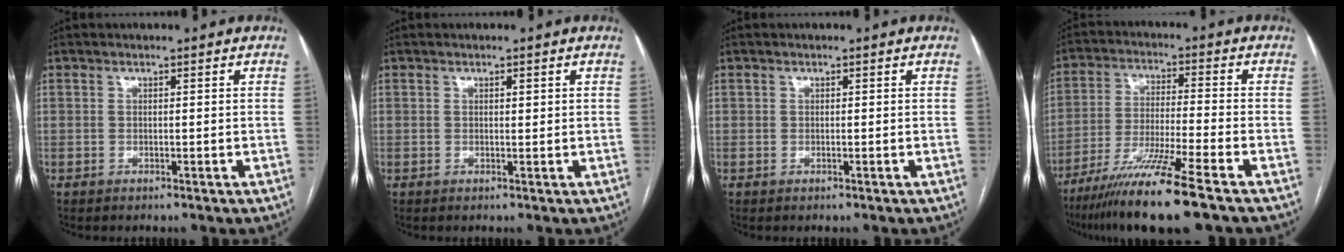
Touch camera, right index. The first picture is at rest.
{"total": 0.7, "force": [0.3, 0.2, 0.5], "torque": [-0.007, -0.001, 0.004]}
{"total": 0.0}
{"total": 13.0, "force": [-9.2, -1.1, 9.2], "torque": [-0.172, -0.040, -0.161]}